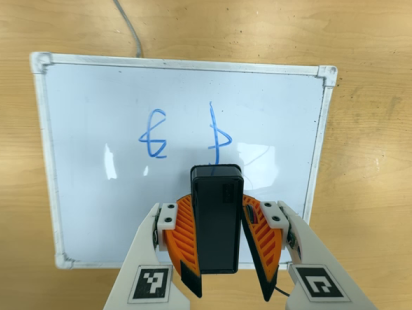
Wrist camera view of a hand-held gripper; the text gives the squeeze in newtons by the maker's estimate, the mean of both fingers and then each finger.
{"total": 7.3, "left": 7.1, "right": 7.5}